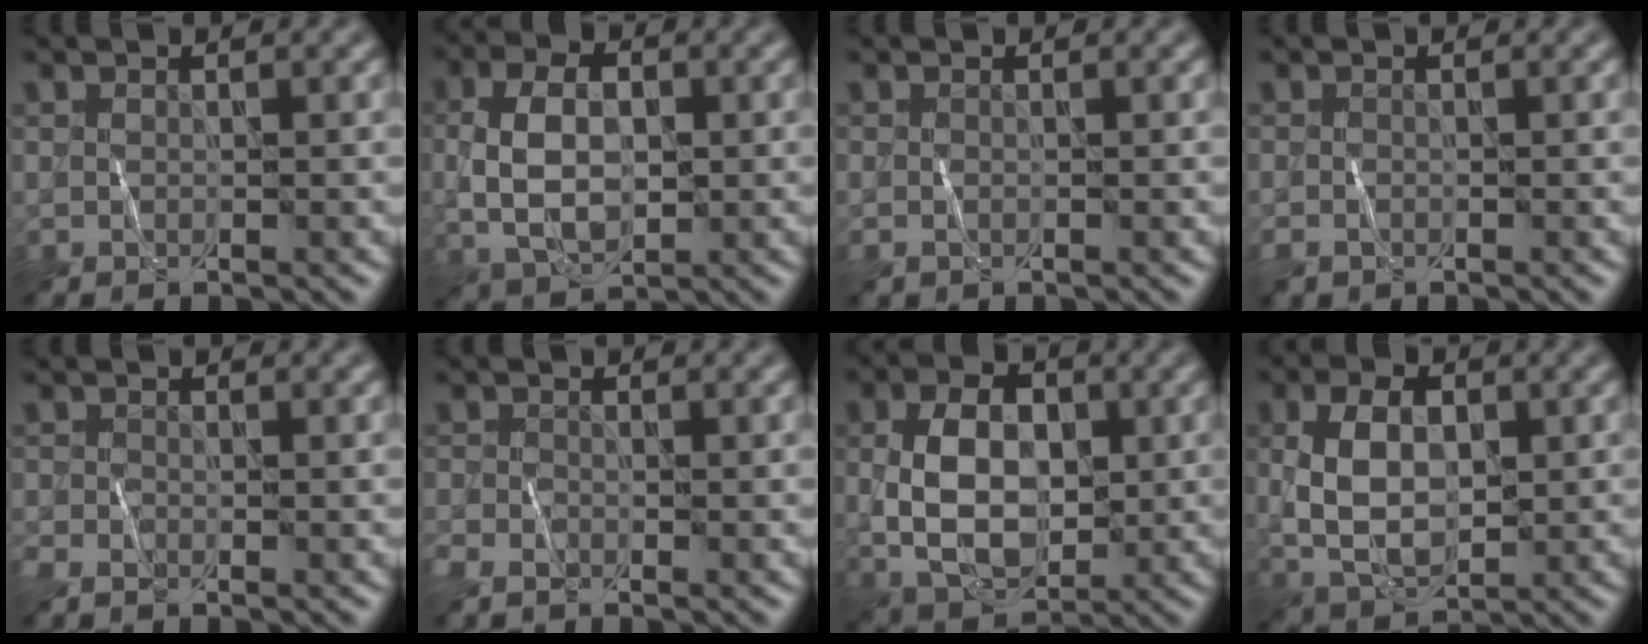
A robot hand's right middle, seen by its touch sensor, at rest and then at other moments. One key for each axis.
{"total": 5.9, "fx": -0.3, "fy": 3.5, "fz": 4.7, "tx": -0.093, "ty": 0.004, "tz": -0.007}
{"total": 1.0, "fx": -0.3, "fy": 0.6, "fz": 0.7, "tx": -0.017, "ty": -0.001, "tz": -0.007}
{"total": 1.1, "fx": -0.6, "fy": 0.7, "fz": 0.6, "tx": -0.014, "ty": -0.001, "tz": -0.012}
{"total": 1.5, "fx": -1.2, "fy": 0.5, "fz": 0.7, "tx": -0.017, "ty": -0.005, "tz": -0.031}
{"total": 1.8, "fx": -1.5, "fy": 0.7, "fz": 0.8, "tx": -0.020, "ty": -0.007, "tz": -0.039}
{"total": 7.7, "fx": -0.2, "fy": 4.9, "fz": 6.0, "tx": -0.113, "ty": 0.004, "tz": -0.008}
{"total": 6.5, "fx": 0.2, "fy": 3.9, "fz": 5.2, "tx": -0.103, "ty": 0.004, "tz": 0.002}